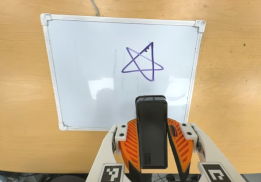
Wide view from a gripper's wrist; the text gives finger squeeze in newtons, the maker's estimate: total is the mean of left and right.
{"total": 6.7, "left": 5.4, "right": 8.0}